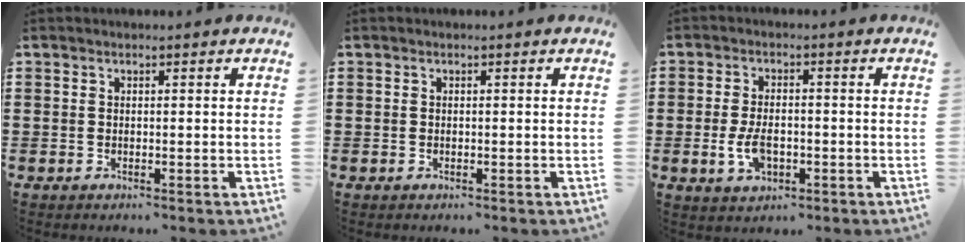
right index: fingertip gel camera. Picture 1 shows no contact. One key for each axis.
{"total": 0.0}
{"total": 5.0, "fx": -1.3, "fy": 2.8, "fz": 3.9, "tx": -0.089, "ty": -0.002, "tz": -0.026}